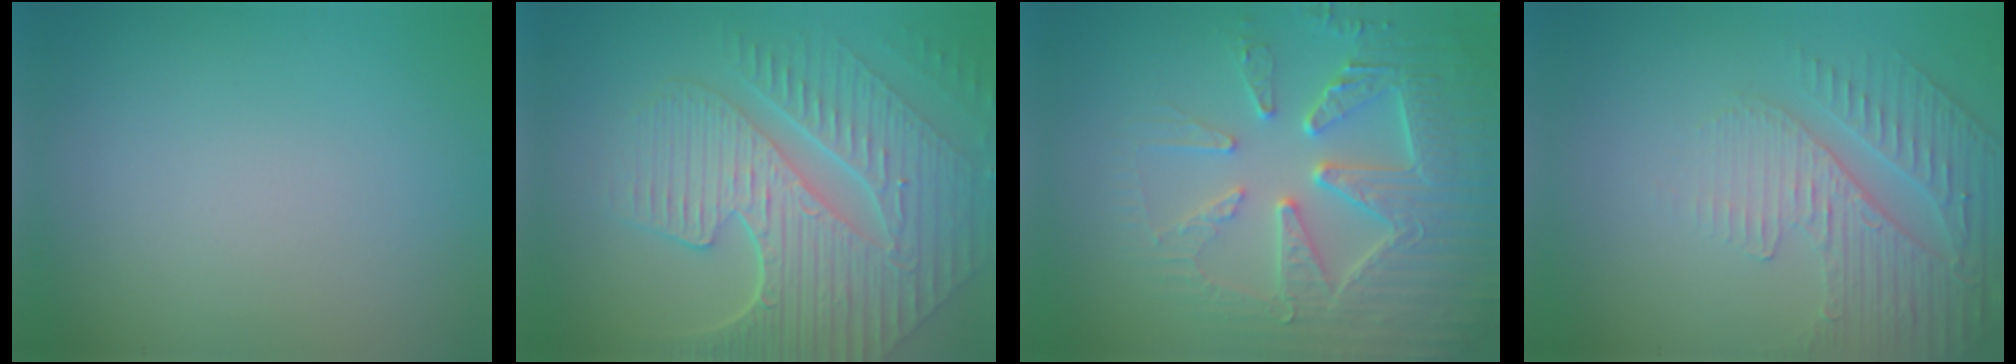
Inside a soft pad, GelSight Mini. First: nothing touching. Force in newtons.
{"total": 9.9, "press": 6.7, "slide": 7.3}
{"total": 7.5, "press": 6.1, "slide": 4.3}
{"total": 5.0, "press": 3.4, "slide": 3.7}